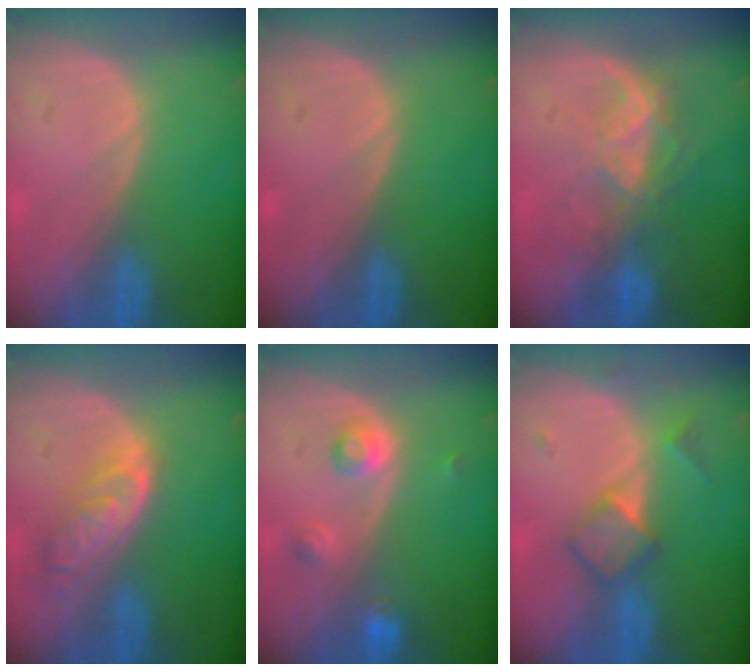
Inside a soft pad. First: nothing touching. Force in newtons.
{"total": 0.0}
{"total": 6.6, "press": 5.9, "slide": 2.8}
{"total": 6.3, "press": 5.7, "slide": 2.7}
{"total": 3.6, "press": 3.3, "slide": 1.5}
{"total": 4.8, "press": 4.6, "slide": 1.4}